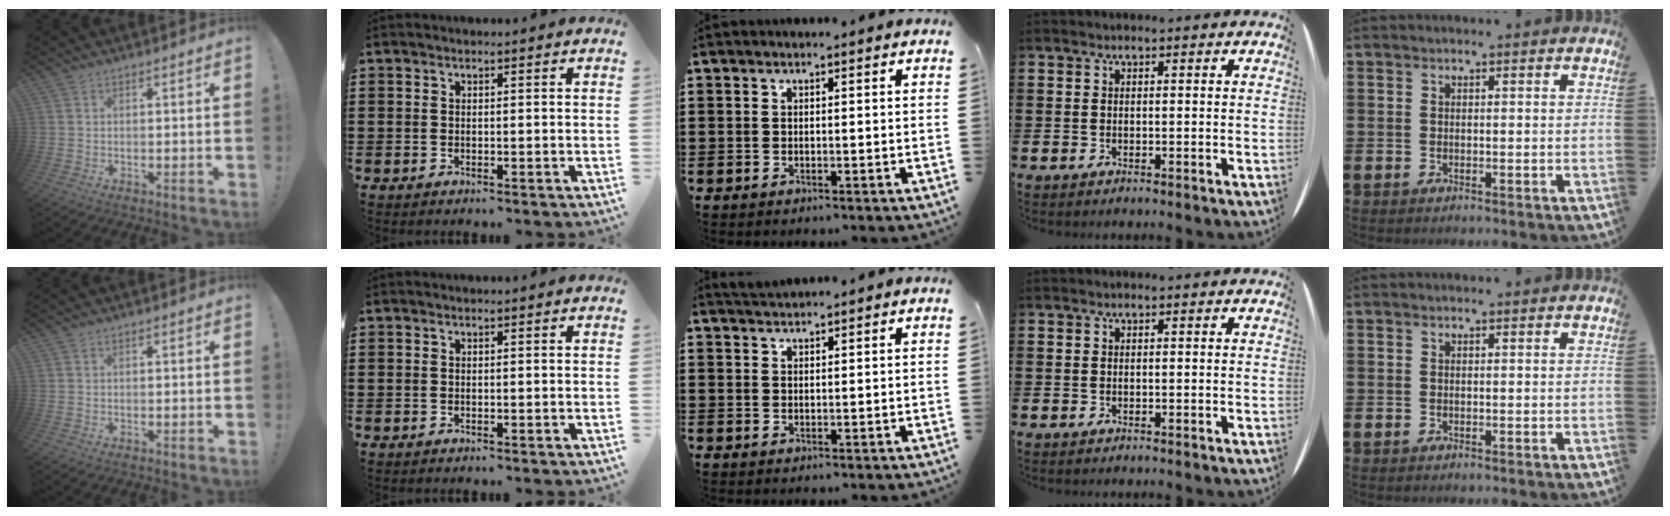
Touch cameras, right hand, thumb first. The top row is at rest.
{"middle": {"total": 1.7, "force": [1.7, 0.2, 0.2], "torque": [-0.008, 0.004, 0.033]}}